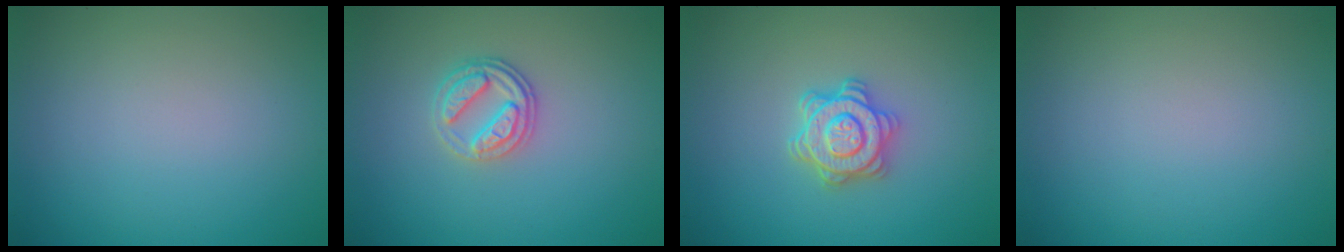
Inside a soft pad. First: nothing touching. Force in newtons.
{"total": 2.6, "press": 2.4, "slide": 1.0}
{"total": 3.9, "press": 3.4, "slide": 1.9}
{"total": 0.0}